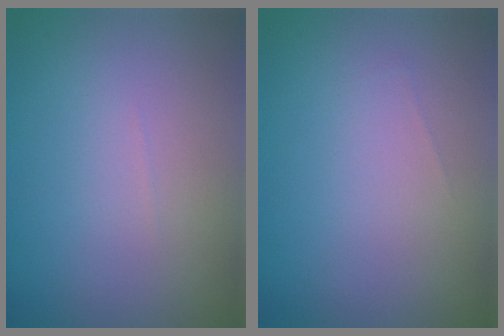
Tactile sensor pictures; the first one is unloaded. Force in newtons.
{"total": 0.0}